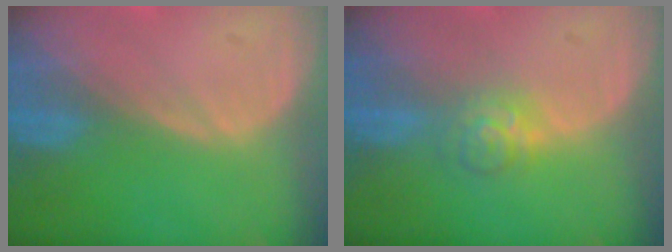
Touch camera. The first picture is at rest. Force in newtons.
{"total": 3.7, "press": 3.6, "slide": 0.9}